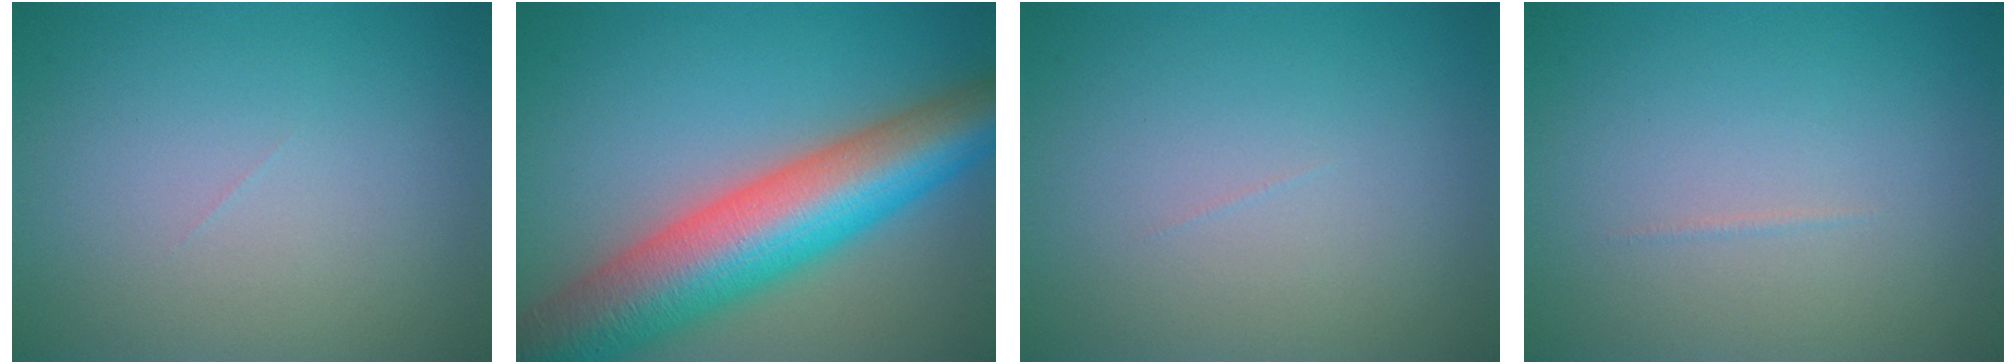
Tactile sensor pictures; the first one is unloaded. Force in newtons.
{"total": 12.8, "press": 12.8, "slide": 0.2}
{"total": 0.0}
{"total": 0.6, "press": 0.6, "slide": 0.2}